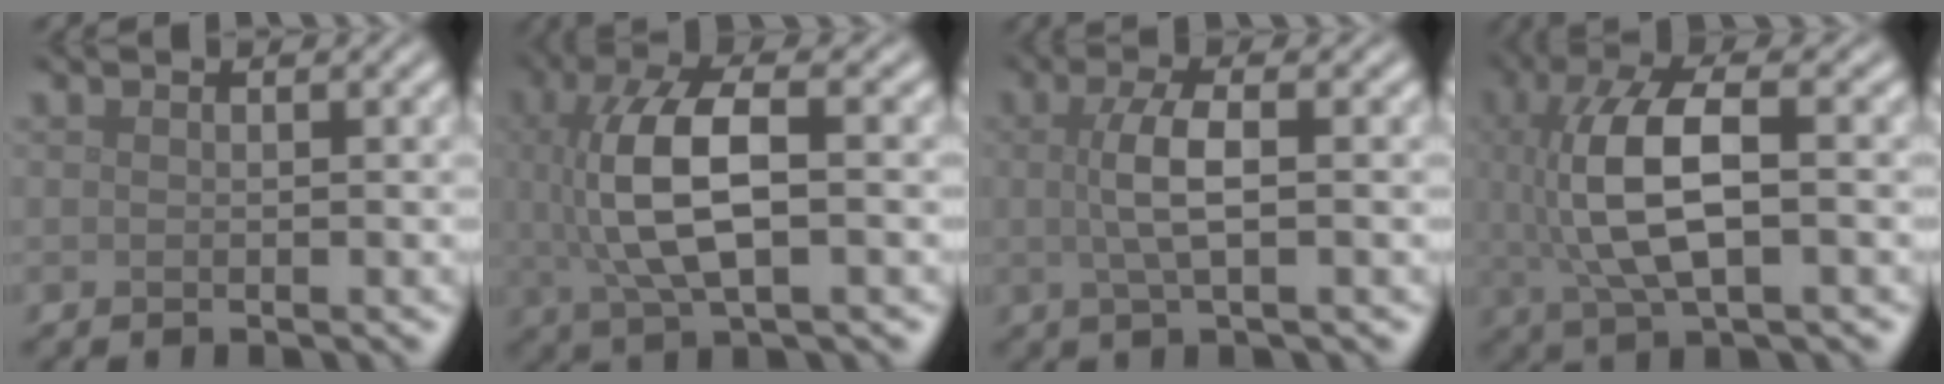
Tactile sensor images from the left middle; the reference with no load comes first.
{"total": 8.0, "force": [0.3, 3.1, 7.3], "torque": [-0.156, 0.005, 0.006]}
{"total": 3.4, "force": [0.2, 0.9, 3.2], "torque": [-0.067, 0.004, 0.003]}
{"total": 7.9, "force": [0.3, 3.1, 7.3], "torque": [-0.156, 0.005, 0.006]}